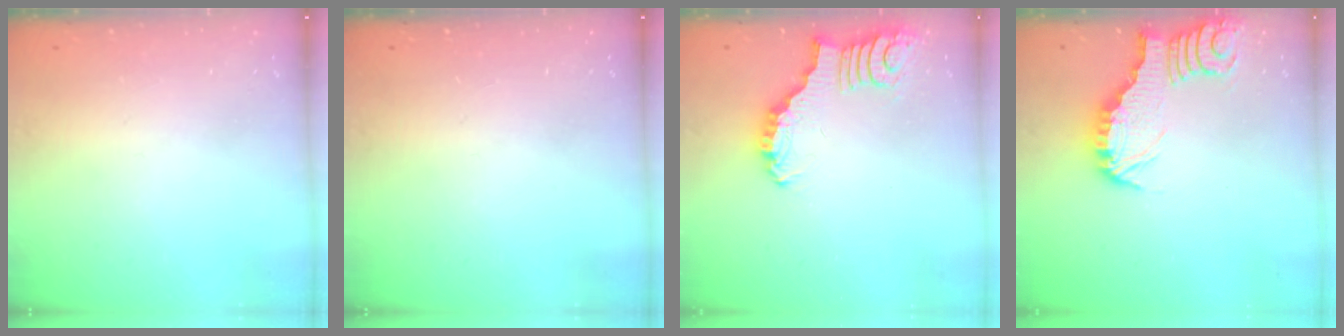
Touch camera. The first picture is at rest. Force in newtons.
{"total": 0.0}
{"total": 2.2, "press": 2.2, "slide": 0.0}
{"total": 3.2, "press": 3.2, "slide": 0.4}